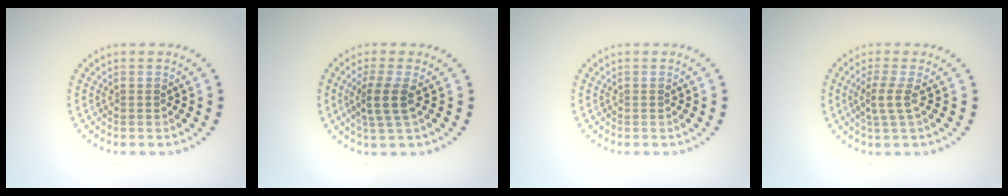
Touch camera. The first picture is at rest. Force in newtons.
{"total": 2.6, "press": 2.1, "slide": 1.6}
{"total": 0.0}
{"total": 2.0, "press": 1.4, "slide": 1.4}